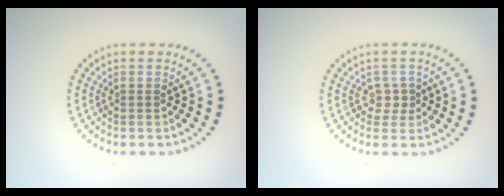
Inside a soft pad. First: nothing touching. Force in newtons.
{"total": 1.5, "press": 1.2, "slide": 0.9}